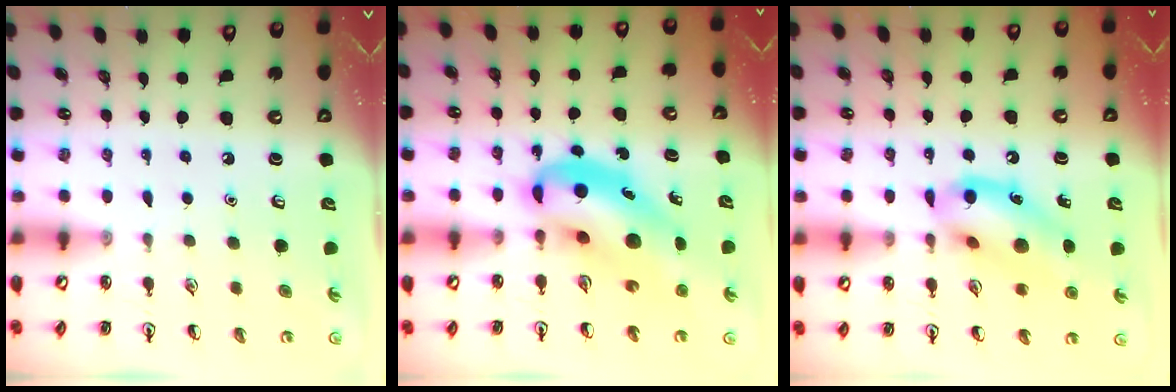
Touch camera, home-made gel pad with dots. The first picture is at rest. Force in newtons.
{"total": 10.5, "press": 10.1, "slide": 3.0}
{"total": 14.0, "press": 13.6, "slide": 3.0}